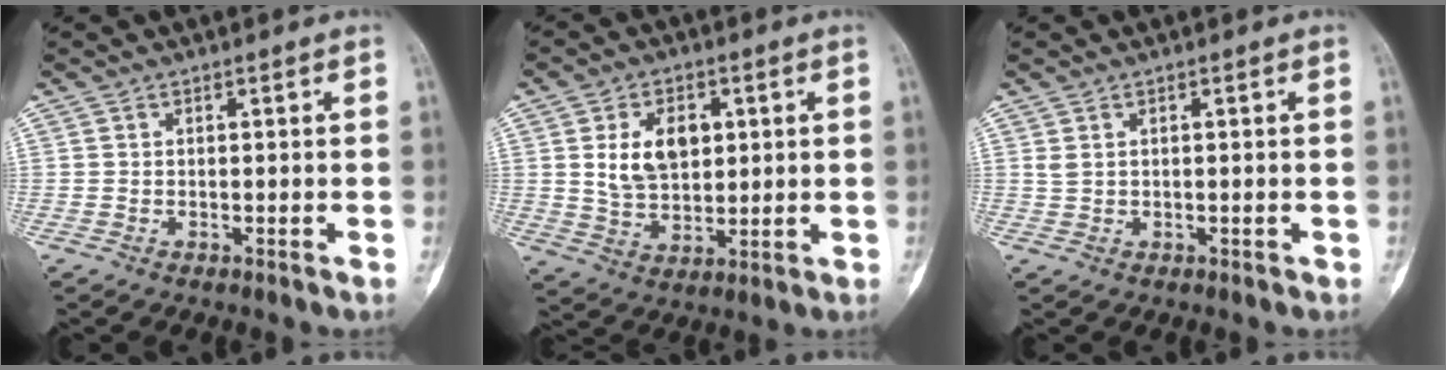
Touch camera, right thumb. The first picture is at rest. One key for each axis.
{"total": 10.2, "fx": 2.2, "fy": 7.0, "fz": 7.2, "tx": -0.092, "ty": -0.010, "tz": 0.047}
{"total": 1.2, "fx": 0.3, "fy": 0.9, "fz": 0.7, "tx": -0.011, "ty": 0.002, "tz": 0.011}